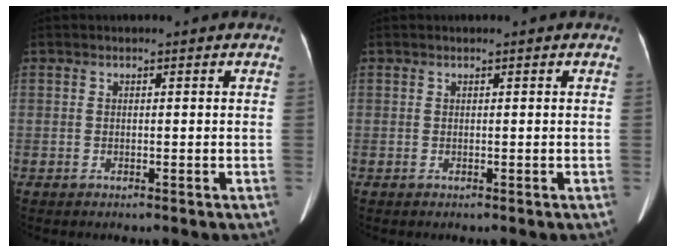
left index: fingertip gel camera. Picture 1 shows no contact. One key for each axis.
{"total": 0.0}